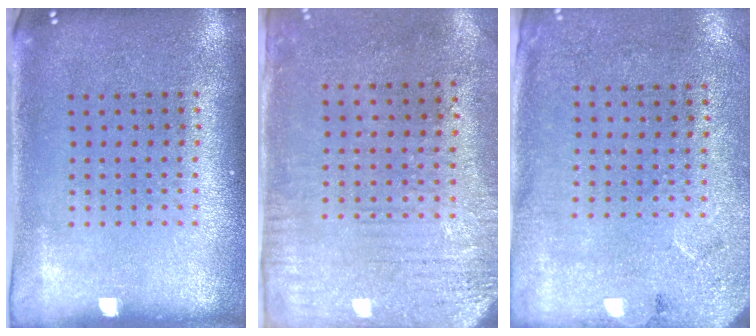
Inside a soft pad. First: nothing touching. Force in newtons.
{"total": 3.2, "press": 2.5, "slide": 1.9}
{"total": 2.7, "press": 2.2, "slide": 1.6}